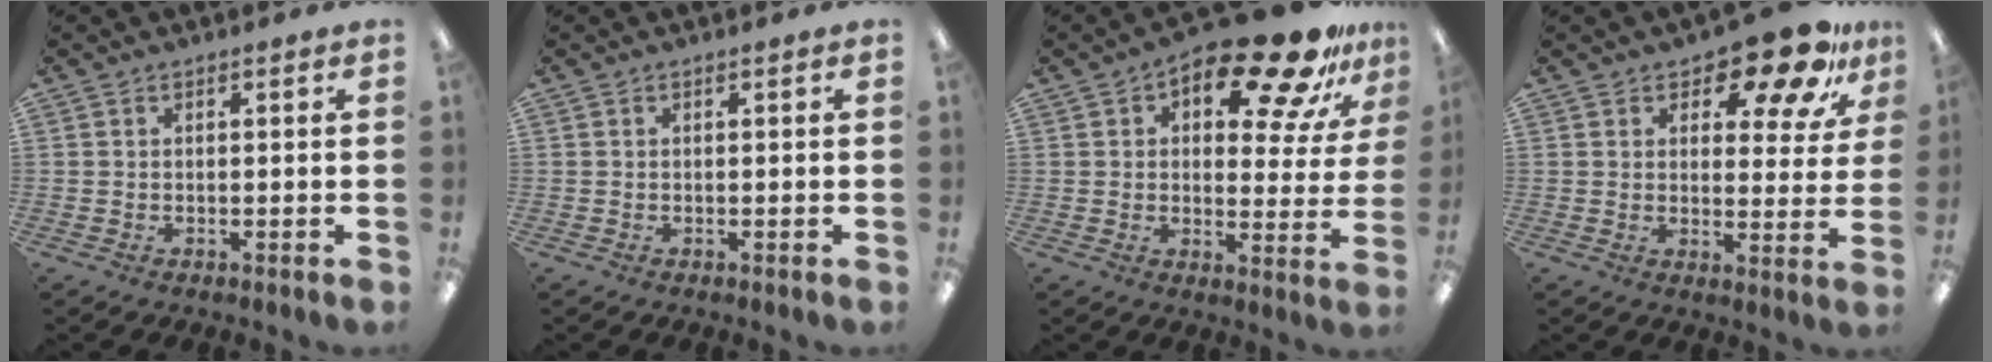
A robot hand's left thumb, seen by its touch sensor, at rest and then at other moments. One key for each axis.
{"total": 0.0}
{"total": 16.7, "fx": 11.5, "fy": 6.3, "fz": 10.4, "tx": -0.138, "ty": -0.076, "tz": 0.185}
{"total": 12.8, "fx": 9.4, "fy": 5.1, "fz": 7.1, "tx": -0.088, "ty": -0.060, "tz": 0.160}